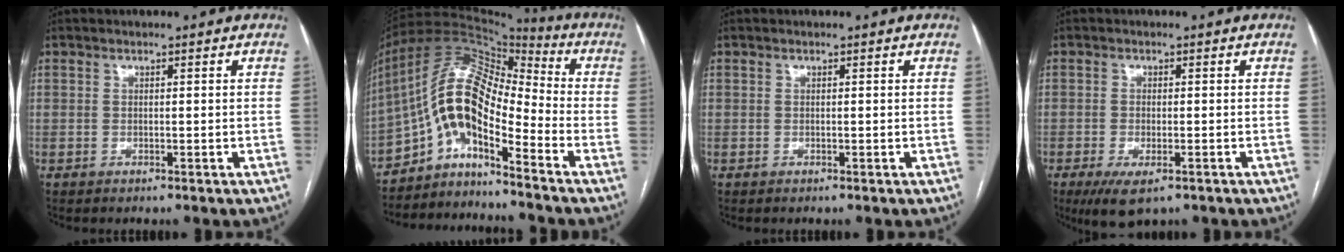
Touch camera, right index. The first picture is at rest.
{"total": 13.0, "force": [-6.4, 3.9, 10.7], "torque": [-0.209, 0.043, -0.113]}
{"total": 0.0}
{"total": 5.6, "force": [-3.3, 1.9, 4.1], "torque": [-0.072, -0.013, -0.049]}